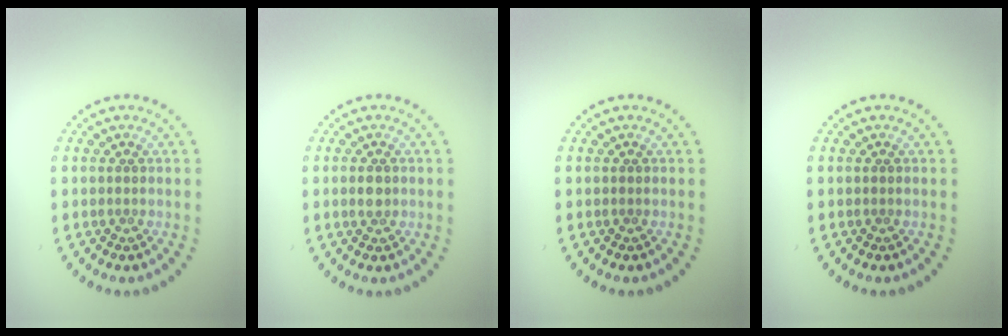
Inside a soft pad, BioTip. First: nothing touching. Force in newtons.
{"total": 1.1, "press": 1.1, "slide": 0.2}
{"total": 0.0}
{"total": 0.0}